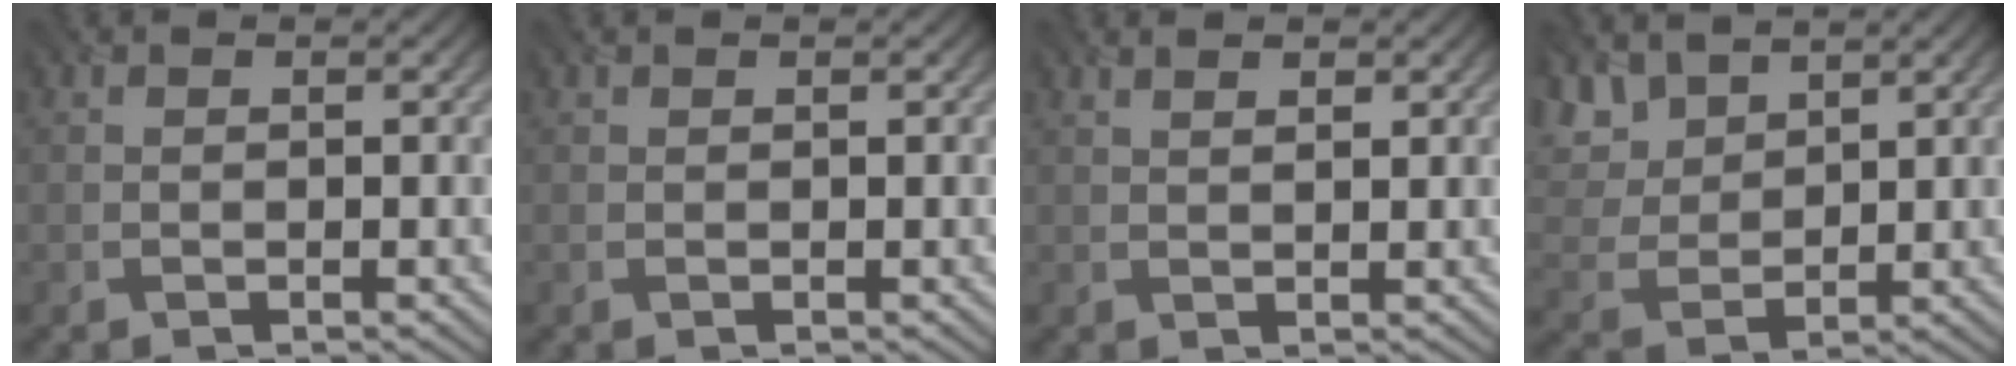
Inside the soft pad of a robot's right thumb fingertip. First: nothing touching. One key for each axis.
{"total": 0.0}
{"total": 1.7, "fx": 1.1, "fy": 0.5, "fz": 1.2, "tx": -0.018, "ty": -0.006, "tz": 0.025}
{"total": 6.6, "fx": 4.8, "fy": 3.3, "fz": 3.2, "tx": -0.091, "ty": 0.010, "tz": 0.093}